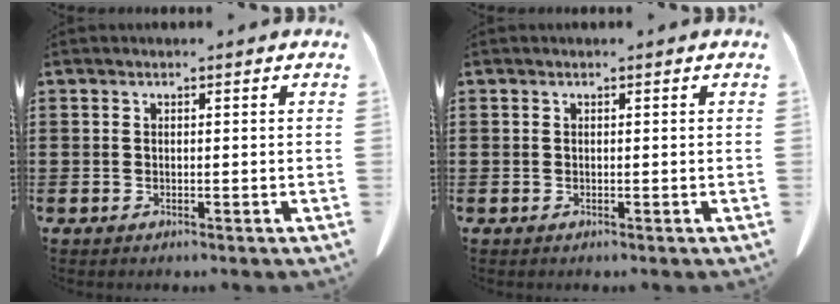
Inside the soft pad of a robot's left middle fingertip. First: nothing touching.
{"total": 0.0}